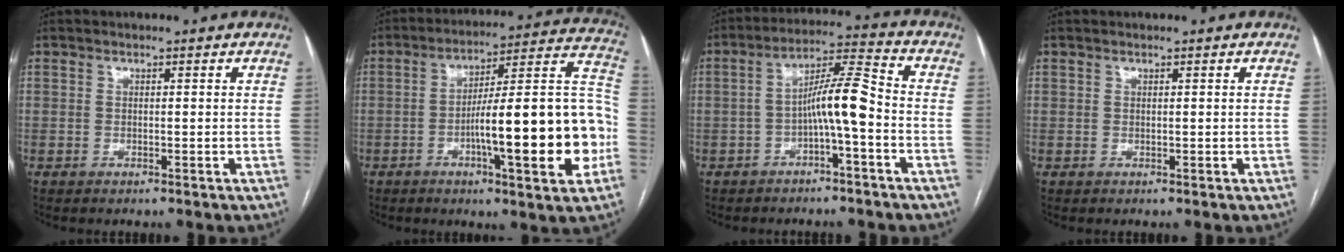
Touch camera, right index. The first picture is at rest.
{"total": 21.7, "force": [-5.1, 2.6, 21.0], "torque": [-0.257, 0.024, -0.070]}
{"total": 8.0, "force": [-2.2, 0.5, 7.6], "torque": [-0.132, 0.027, -0.040]}
{"total": 0.0}